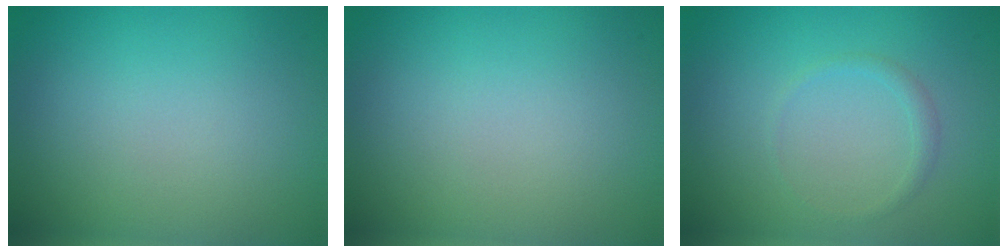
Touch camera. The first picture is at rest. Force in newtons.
{"total": 0.0}
{"total": 0.9, "press": 0.9, "slide": 0.1}